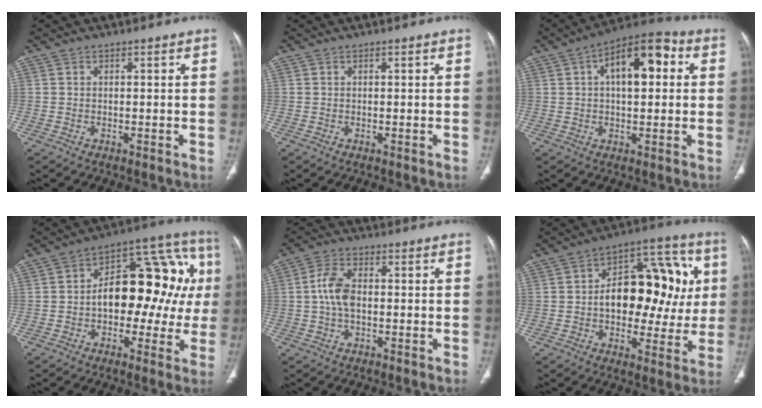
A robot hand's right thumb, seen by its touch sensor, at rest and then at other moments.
{"total": 0.0}
{"total": 12.9, "force": [3.0, 6.3, 10.9], "torque": [-0.147, 0.027, 0.037]}
{"total": 21.0, "force": [0.8, 11.8, 17.3], "torque": [-0.198, 0.051, 0.004]}
{"total": 6.0, "force": [-0.2, 3.3, 4.9], "torque": [-0.101, 0.013, -0.009]}
{"total": 20.6, "force": [1.6, 12.4, 16.5], "torque": [-0.180, 0.034, 0.023]}